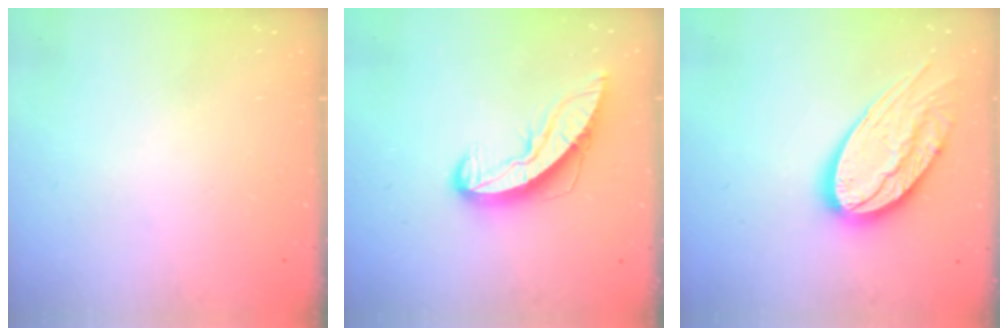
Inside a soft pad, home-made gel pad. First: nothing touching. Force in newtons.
{"total": 9.7, "press": 9.7, "slide": 1.0}
{"total": 20.8, "press": 20.7, "slide": 2.4}